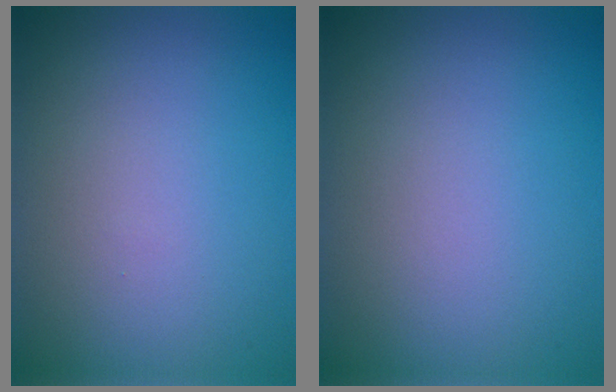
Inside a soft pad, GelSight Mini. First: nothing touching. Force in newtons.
{"total": 0.0}